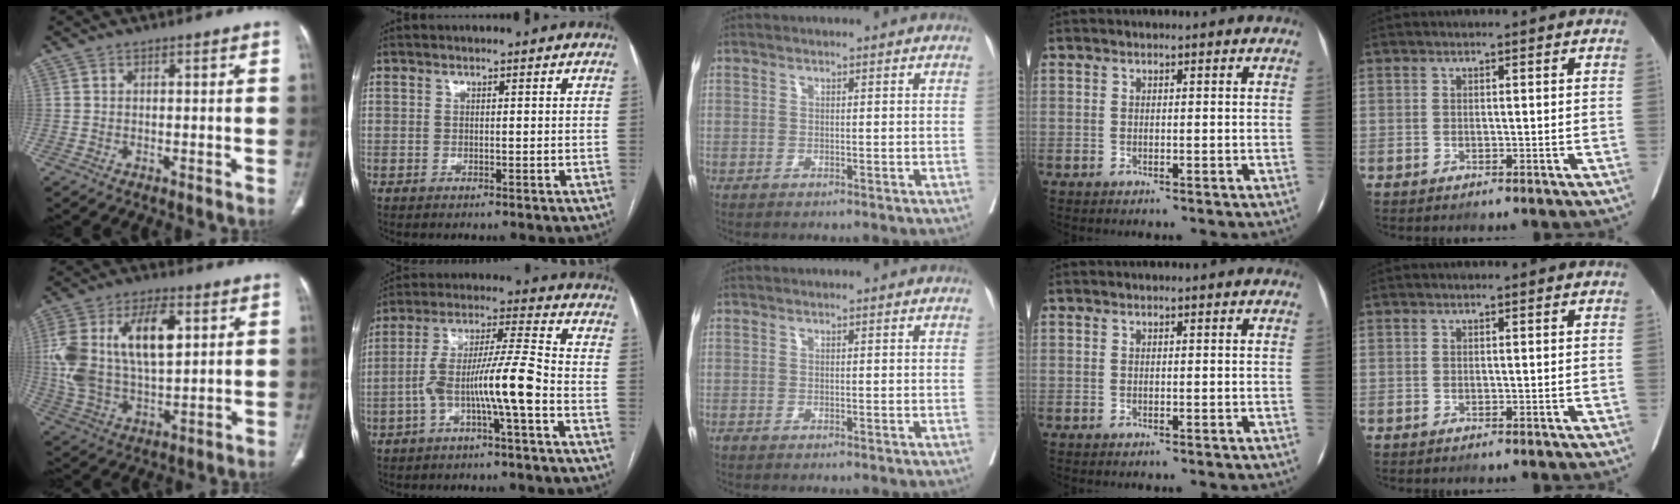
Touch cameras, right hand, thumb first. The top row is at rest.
{"thumb": {"total": 19.1, "force": [4.4, 10.0, 15.7], "torque": [-0.298, 0.003, 0.083]}, "index": {"total": 10.4, "force": [-3.7, -0.1, 9.7], "torque": [-0.184, 0.026, -0.066]}}